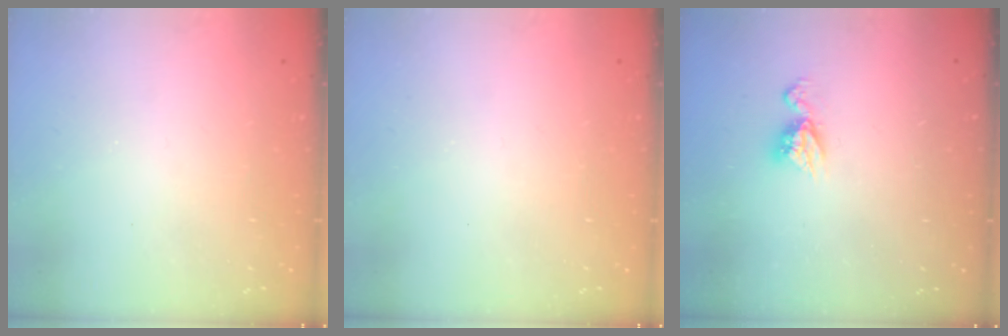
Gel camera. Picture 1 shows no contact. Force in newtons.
{"total": 0.0}
{"total": 7.0, "press": 7.0, "slide": 0.5}